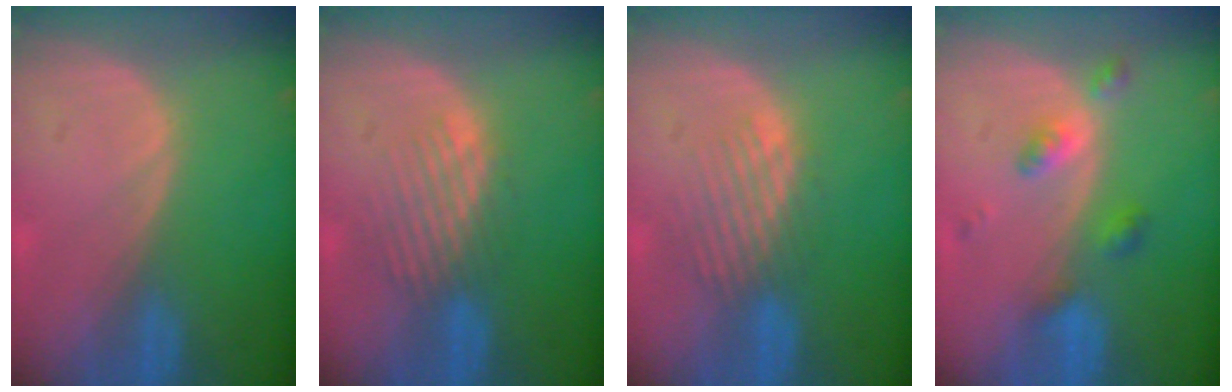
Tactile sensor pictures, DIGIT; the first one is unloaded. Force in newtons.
{"total": 4.0, "press": 4.0, "slide": 0.4}
{"total": 4.0, "press": 4.0, "slide": 0.4}
{"total": 4.2, "press": 4.1, "slide": 0.8}